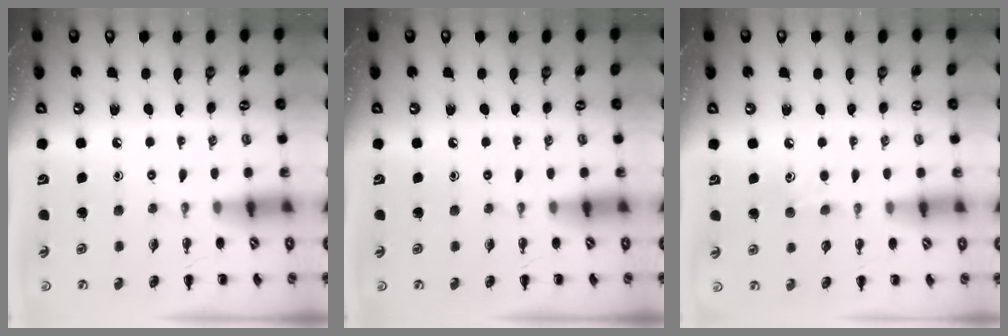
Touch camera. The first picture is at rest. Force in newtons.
{"total": 0.0}
{"total": 4.8, "press": 4.6, "slide": 1.4}